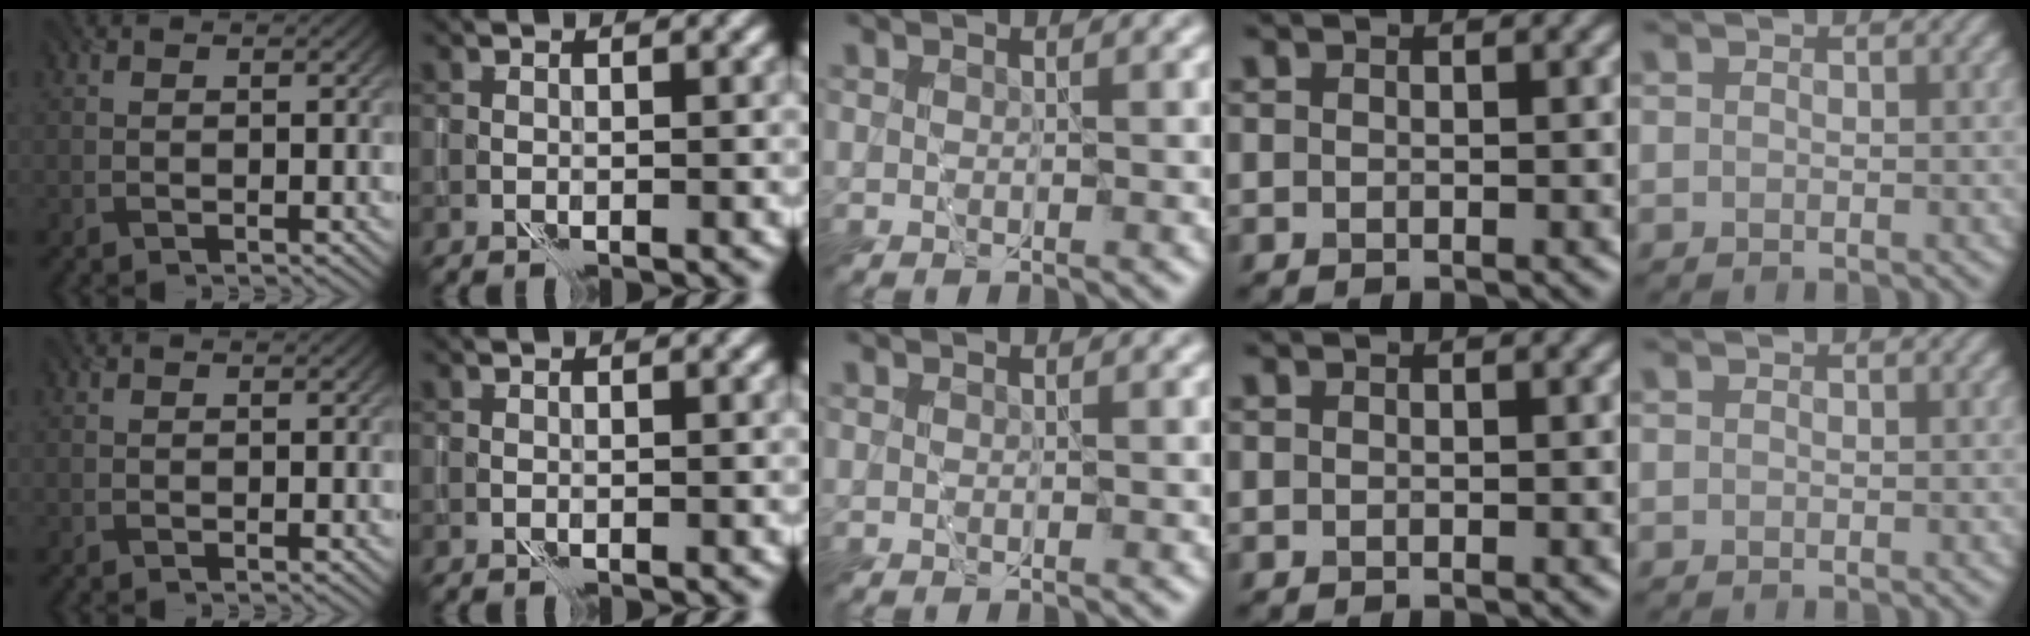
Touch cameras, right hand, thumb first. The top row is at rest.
{}